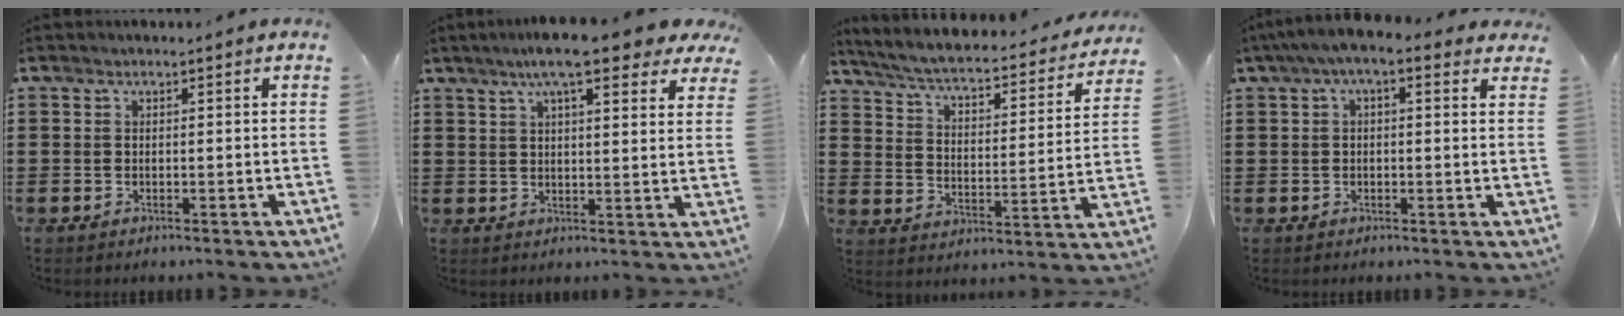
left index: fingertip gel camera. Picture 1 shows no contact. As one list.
[{"total": 8.9, "force": [6.8, 1.4, 5.7], "torque": [-0.111, -0.010, 0.118]}, {"total": 4.4, "force": [3.9, 0.3, 2.0], "torque": [-0.060, -0.033, 0.058]}, {"total": 3.7, "force": [1.5, 1.2, 3.2], "torque": [-0.062, 0.005, 0.023]}]